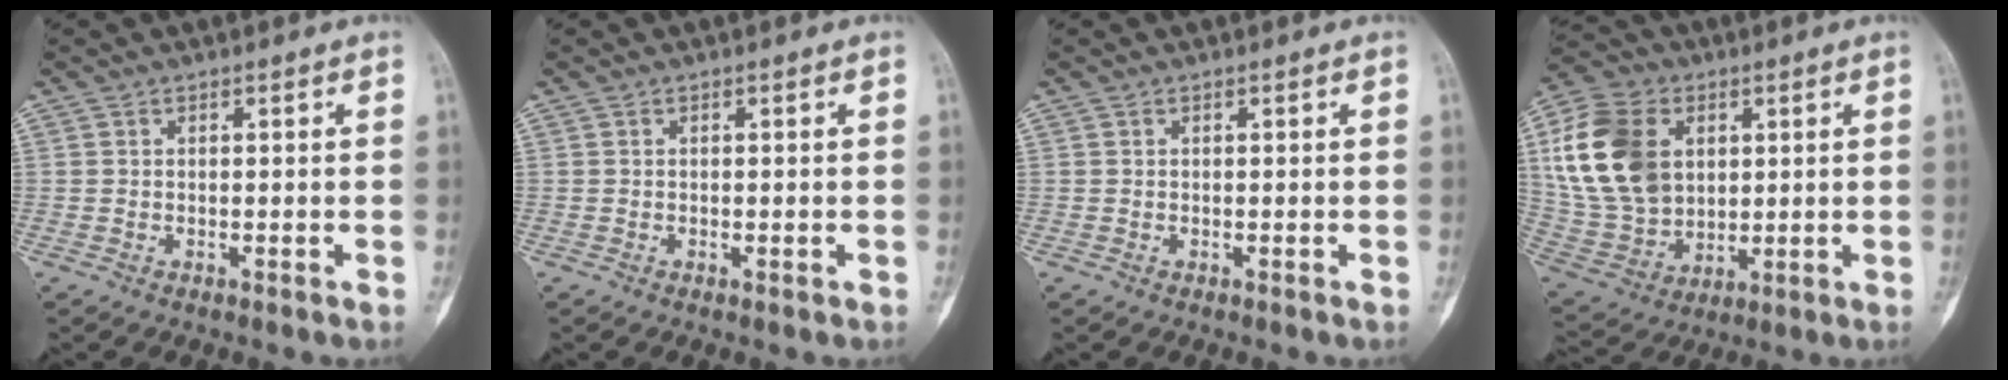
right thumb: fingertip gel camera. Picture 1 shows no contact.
{"total": 0.6, "force": [-0.2, 0.2, 0.5], "torque": [-0.009, -0.002, -0.001]}
{"total": 0.0}
{"total": 18.9, "force": [4.5, 13.8, 12.1], "torque": [-0.223, -0.003, 0.093]}